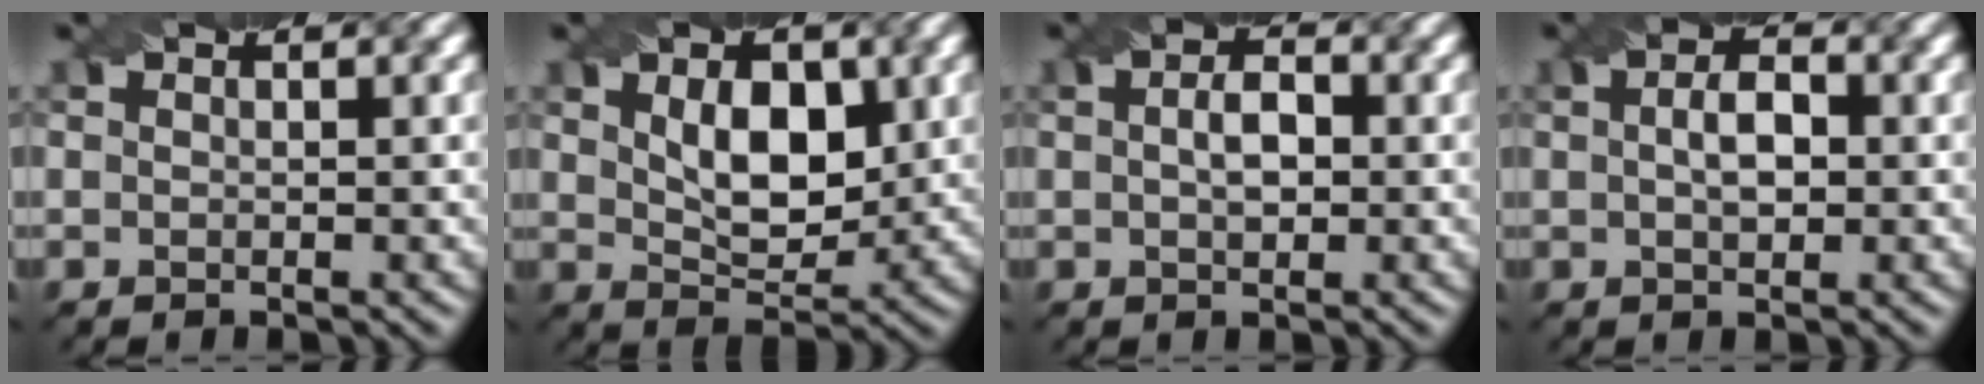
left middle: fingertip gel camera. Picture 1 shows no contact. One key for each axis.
{"total": 5.3, "fx": 1.2, "fy": 3.1, "fz": 4.2, "tx": -0.072, "ty": -0.004, "tz": 0.025}
{"total": 2.4, "fx": -0.1, "fy": 1.3, "fz": 2.0, "tx": -0.040, "ty": 0.006, "tz": -0.001}
{"total": 2.7, "fx": 0.0, "fy": 1.5, "fz": 2.3, "tx": -0.047, "ty": 0.007, "tz": 0.000}